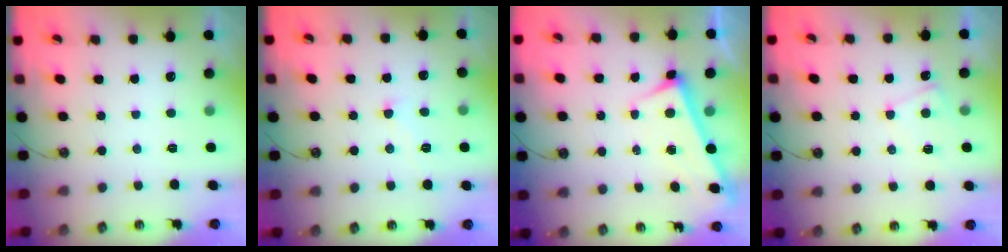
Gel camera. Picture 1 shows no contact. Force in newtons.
{"total": 1.3, "press": 1.1, "slide": 0.6}
{"total": 3.0, "press": 3.0, "slide": 0.2}
{"total": 1.6, "press": 1.6, "slide": 0.5}